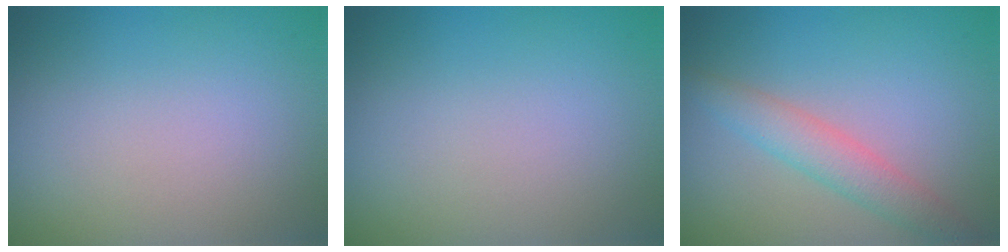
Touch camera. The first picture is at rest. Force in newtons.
{"total": 0.0}
{"total": 2.4, "press": 2.4, "slide": 0.2}